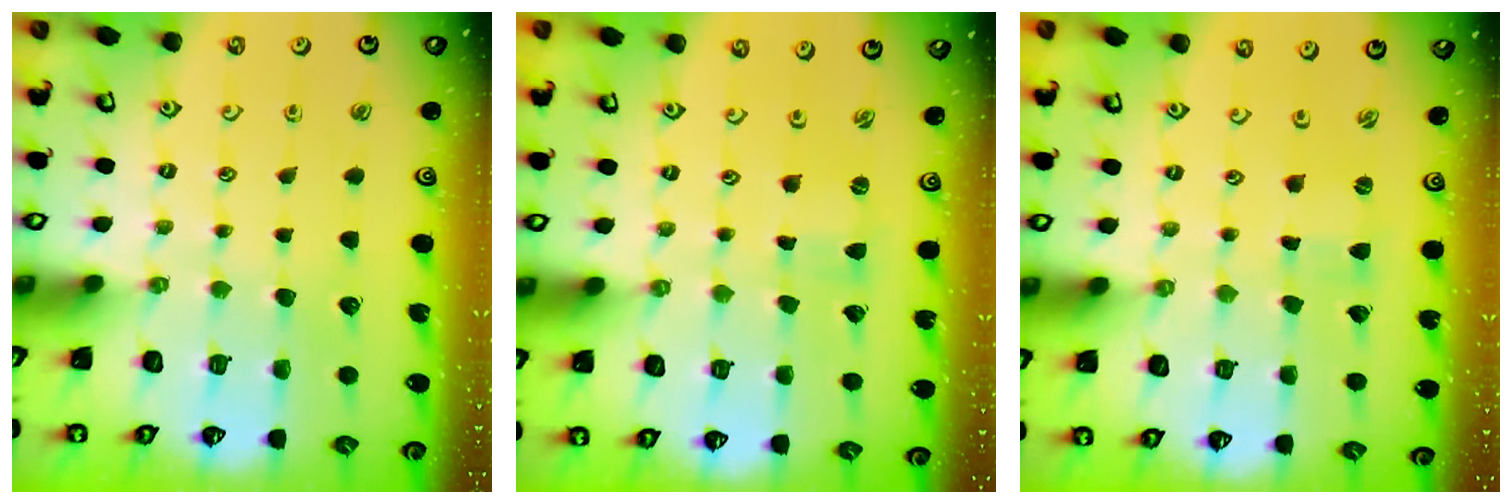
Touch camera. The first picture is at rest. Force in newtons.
{"total": 0.0}
{"total": 0.0}